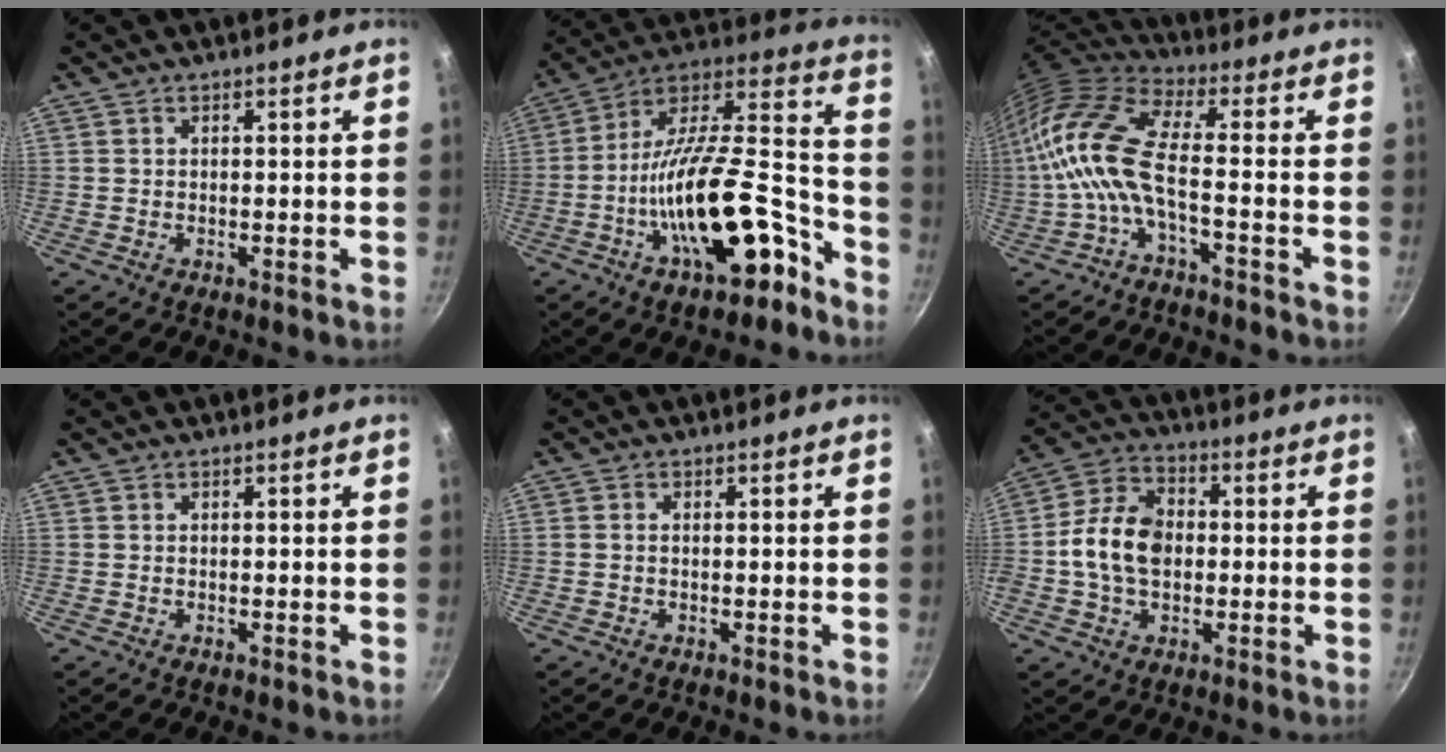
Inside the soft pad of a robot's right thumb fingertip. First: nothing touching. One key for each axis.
{"total": 24.6, "fx": -11.3, "fy": 9.8, "fz": 19.6, "tx": -0.270, "ty": 0.080, "tz": -0.191}
{"total": 14.3, "fx": -3.2, "fy": 5.5, "fz": 12.8, "tx": -0.283, "ty": 0.036, "tz": -0.078}
{"total": 0.0}
{"total": 0.7, "fx": 0.0, "fy": 0.4, "fz": 0.6, "tx": -0.012, "ty": 0.003, "tz": -0.001}
{"total": 12.1, "fx": -0.4, "fy": 8.4, "fz": 8.6, "tx": -0.143, "ty": 0.021, "tz": -0.022}